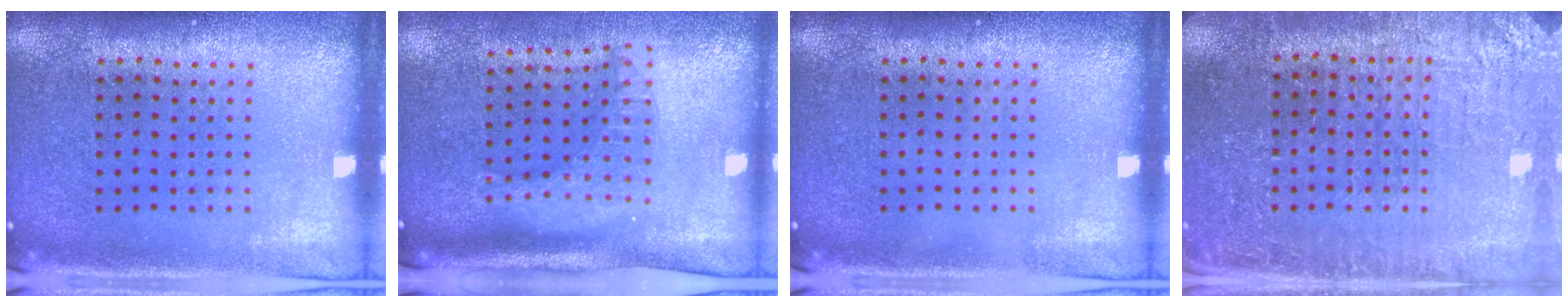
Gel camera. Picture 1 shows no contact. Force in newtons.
{"total": 2.0, "press": 1.5, "slide": 1.3}
{"total": 0.0}
{"total": 3.8, "press": 3.6, "slide": 1.0}